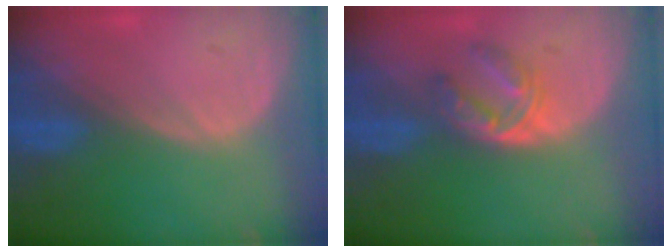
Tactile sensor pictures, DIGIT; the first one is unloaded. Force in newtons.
{"total": 6.0, "press": 4.8, "slide": 3.5}